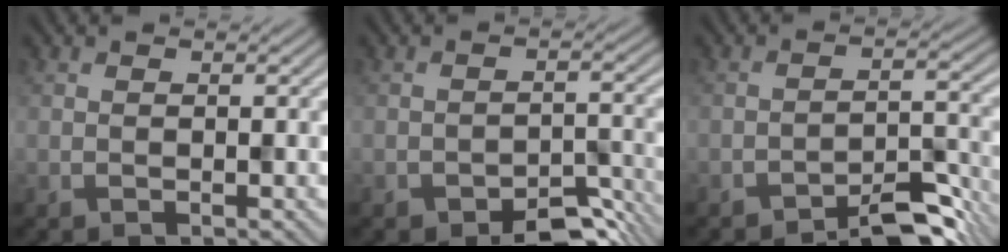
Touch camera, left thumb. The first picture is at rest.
{"total": 5.4, "force": [-4.0, 2.2, 2.9], "torque": [-0.036, 0.004, -0.056]}
{"total": 5.3, "force": [-4.3, 1.2, 2.7], "torque": [-0.033, 0.014, -0.068]}